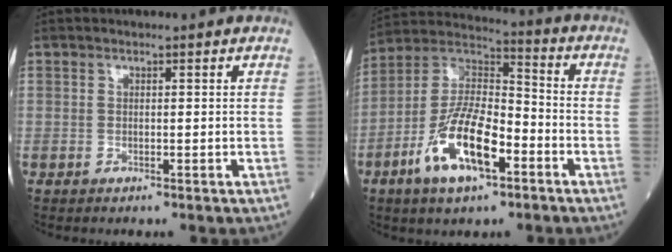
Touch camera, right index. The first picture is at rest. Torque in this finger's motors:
{"motor_torque": [1.33, -0.78, 0.46, 0.21]}